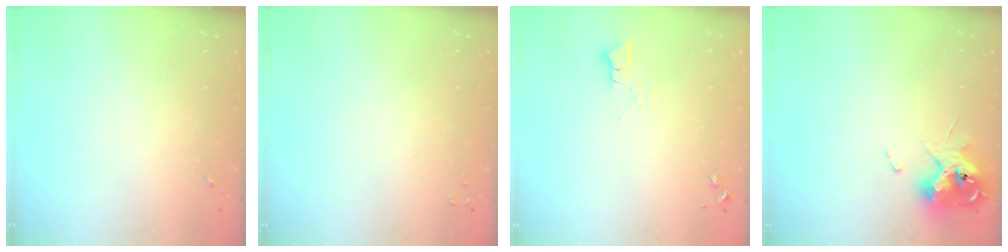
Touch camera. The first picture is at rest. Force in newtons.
{"total": 2.0, "press": 2.0, "slide": 0.3}
{"total": 2.2, "press": 2.2, "slide": 0.2}
{"total": 12.4, "press": 12.2, "slide": 1.6}